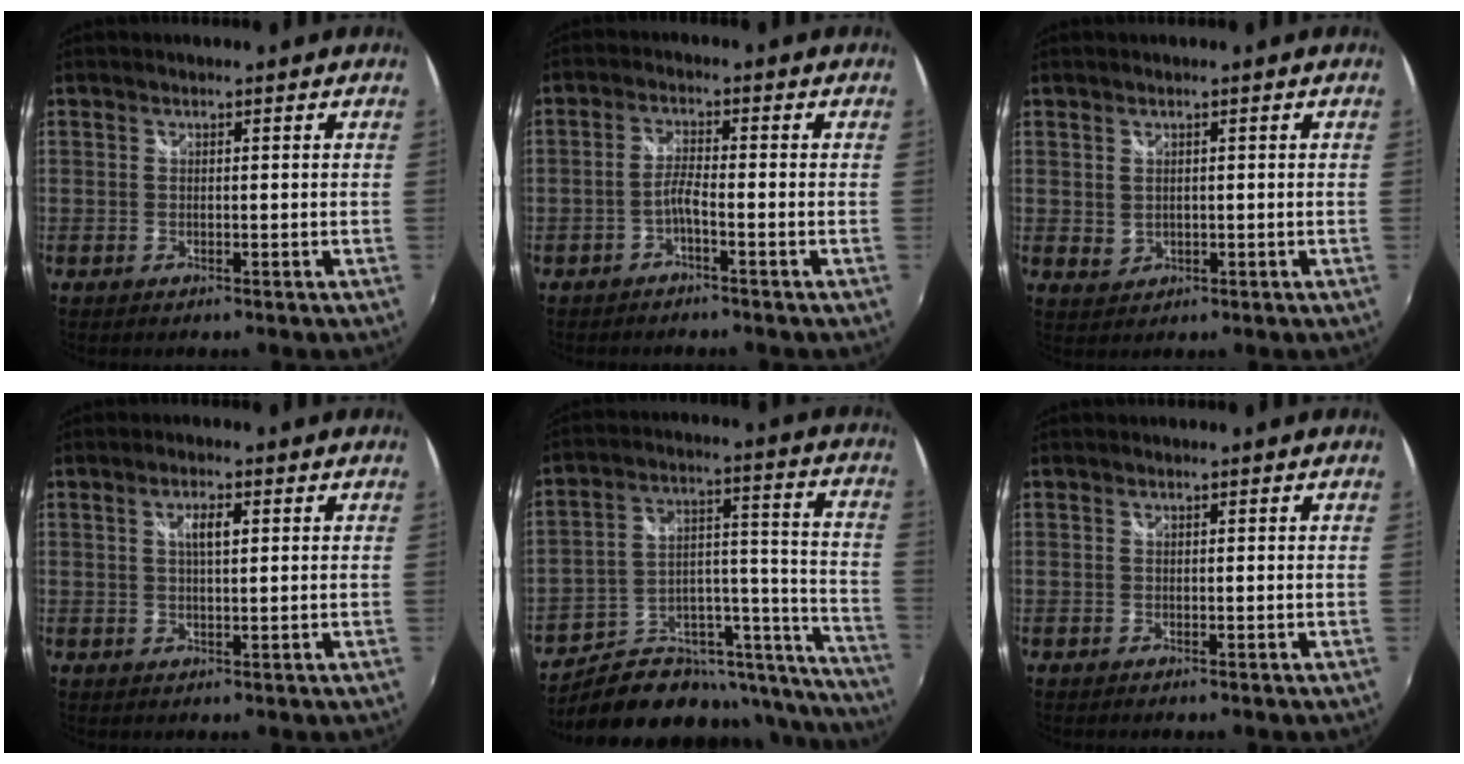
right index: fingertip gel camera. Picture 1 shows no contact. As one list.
[{"total": 2.4, "force": [-1.5, -0.1, 1.9], "torque": [-0.047, 0.007, -0.032]}, {"total": 2.0, "force": [0.5, 1.7, 1.1], "torque": [-0.016, 0.001, 0.013]}, {"total": 3.1, "force": [1.0, 0.7, 2.8], "torque": [-0.049, 0.003, 0.015]}, {"total": 23.5, "force": [-14.9, 11.9, 13.6], "torque": [-0.177, 0.045, -0.197]}, {"total": 0.0}]